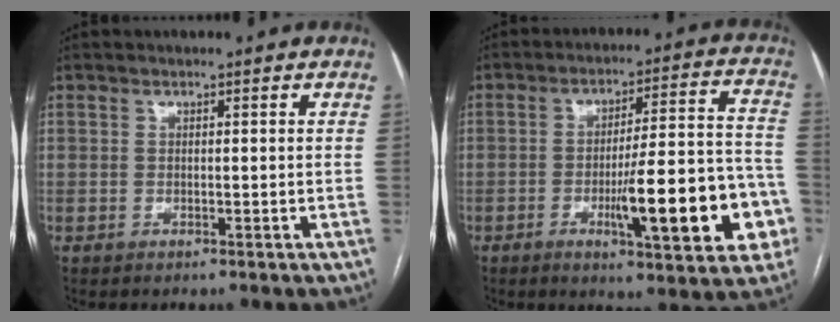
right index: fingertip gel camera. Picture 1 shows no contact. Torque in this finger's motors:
{"motor_torque": [1.20, -0.94, 0.38, 0.14]}